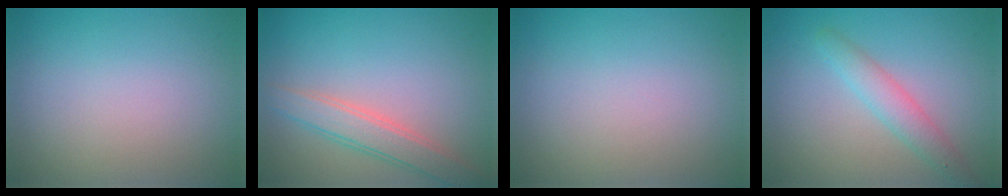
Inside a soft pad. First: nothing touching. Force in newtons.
{"total": 3.4, "press": 3.4, "slide": 0.3}
{"total": 0.0}
{"total": 2.8, "press": 2.8, "slide": 0.0}